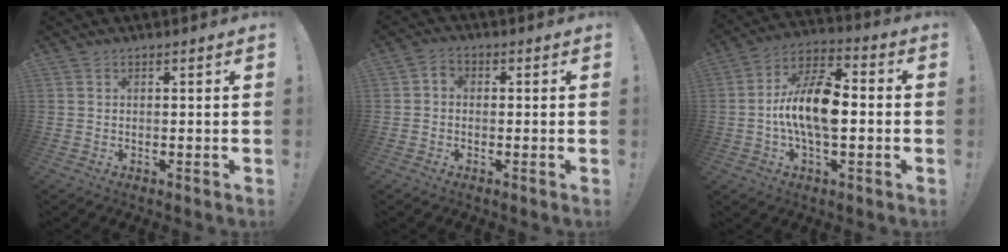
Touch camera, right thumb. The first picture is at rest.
{"total": 2.6, "force": [-0.6, 2.0, 1.4], "torque": [-0.031, 0.011, -0.009]}
{"total": 14.6, "force": [-1.5, 7.4, 12.5], "torque": [-0.240, 0.010, -0.027]}